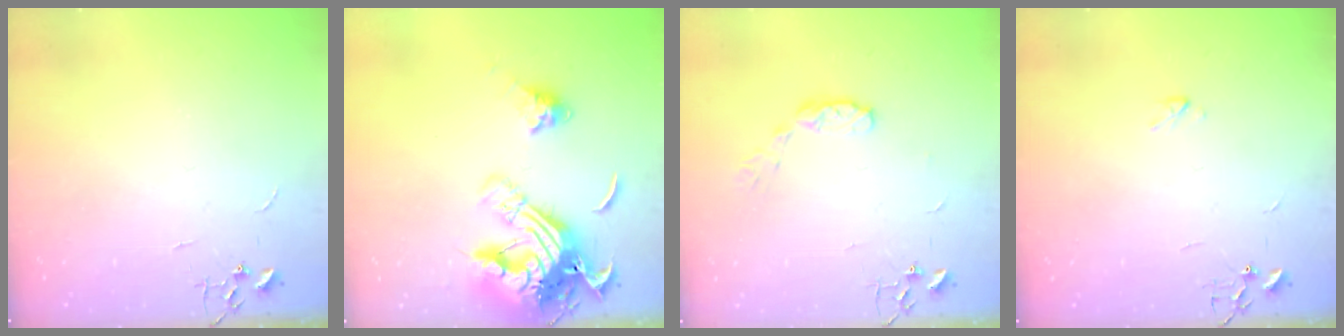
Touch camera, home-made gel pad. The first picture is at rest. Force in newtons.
{"total": 19.6, "press": 19.5, "slide": 2.1}
{"total": 6.5, "press": 6.5, "slide": 0.5}
{"total": 2.2, "press": 2.2, "slide": 0.4}